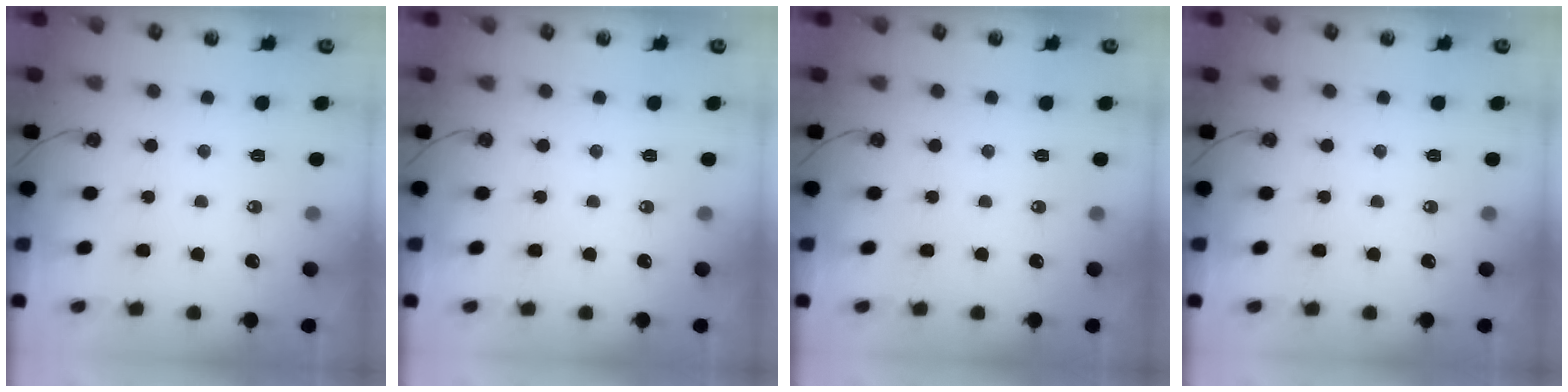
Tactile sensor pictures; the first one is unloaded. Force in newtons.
{"total": 0.0}
{"total": 0.0}
{"total": 0.0}